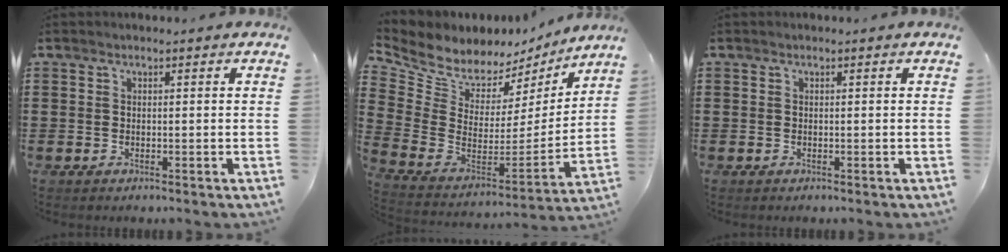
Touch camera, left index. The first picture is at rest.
{"total": 6.9, "force": [6.0, 3.4, 1.0], "torque": [-0.065, -0.050, 0.107]}
{"total": 0.0}